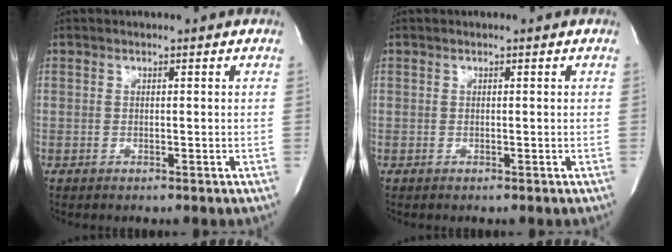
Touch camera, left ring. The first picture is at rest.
{"total": 0.0}